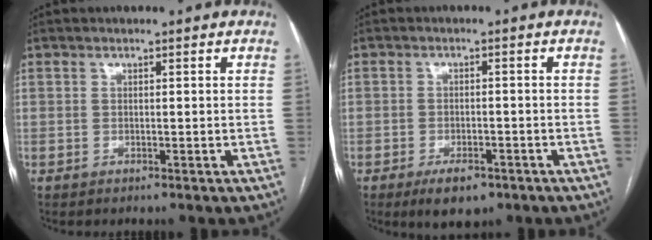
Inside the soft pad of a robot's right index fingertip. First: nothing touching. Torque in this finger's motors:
{"motor_torque": [-0.10, 0.05, -0.03, -0.05]}